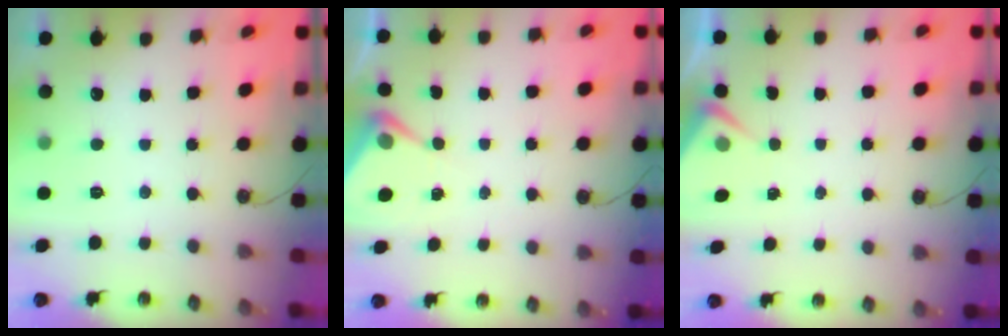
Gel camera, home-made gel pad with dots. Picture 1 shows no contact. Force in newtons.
{"total": 5.1, "press": 5.0, "slide": 0.4}
{"total": 3.1, "press": 3.1, "slide": 0.4}